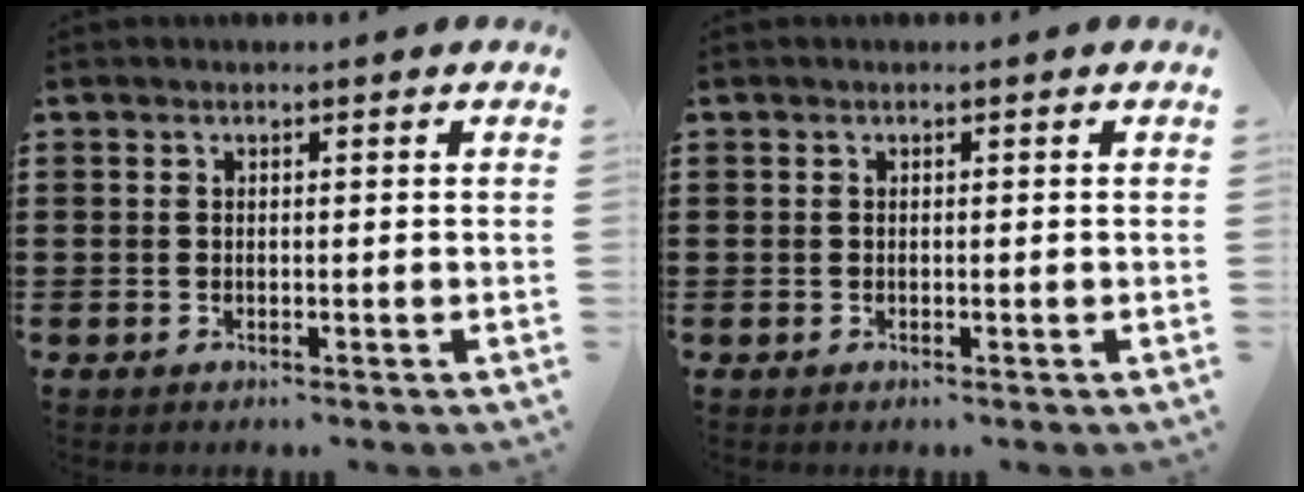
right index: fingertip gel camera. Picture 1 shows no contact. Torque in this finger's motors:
{"motor_torque": [0.01, 0.00, 0.00, 0.00]}